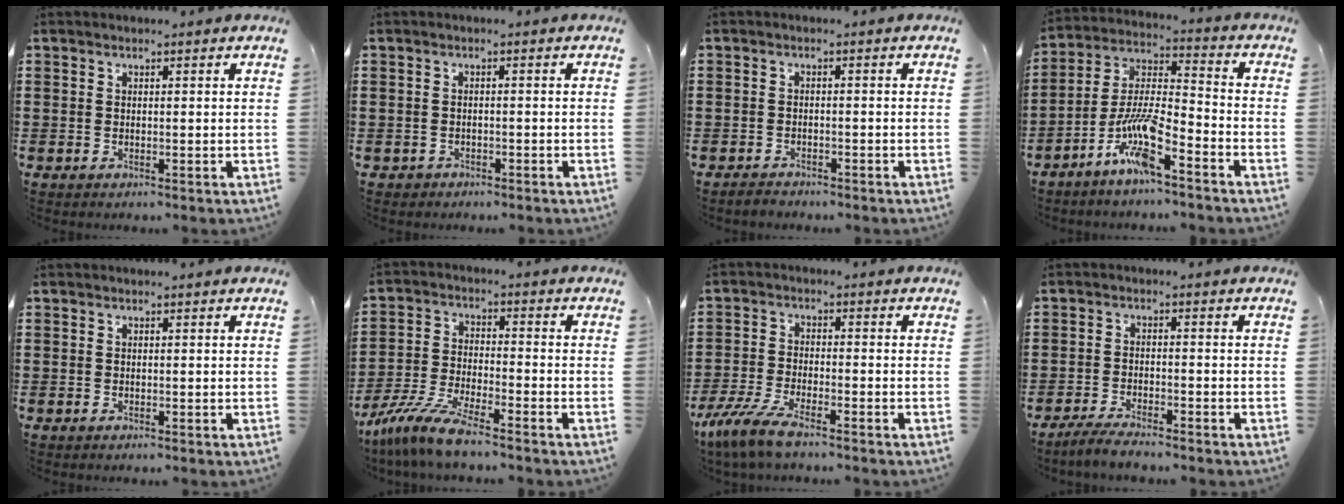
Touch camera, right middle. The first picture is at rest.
{"total": 1.1, "force": [-0.9, 0.6, -0.1], "torque": [0.000, 0.004, -0.023]}
{"total": 1.6, "force": [-1.5, 0.6, -0.2], "torque": [-0.001, 0.004, -0.035]}
{"total": 9.5, "force": [-6.3, 1.4, 6.9], "torque": [-0.162, -0.012, -0.126]}
{"total": 0.0}
{"total": 8.1, "force": [-7.2, 0.4, 3.7], "torque": [-0.085, -0.004, -0.143]}
{"total": 5.9, "force": [-4.8, 0.9, 3.3], "torque": [-0.096, -0.016, -0.100]}
{"total": 3.2, "force": [-3.1, 0.3, 0.9], "torque": [-0.024, 0.002, -0.066]}